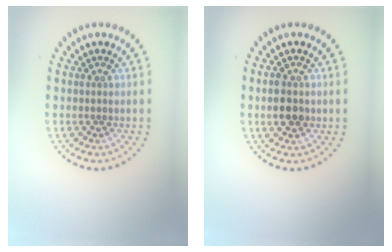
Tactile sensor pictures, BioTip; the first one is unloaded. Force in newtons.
{"total": 2.4, "press": 2.4, "slide": 0.3}